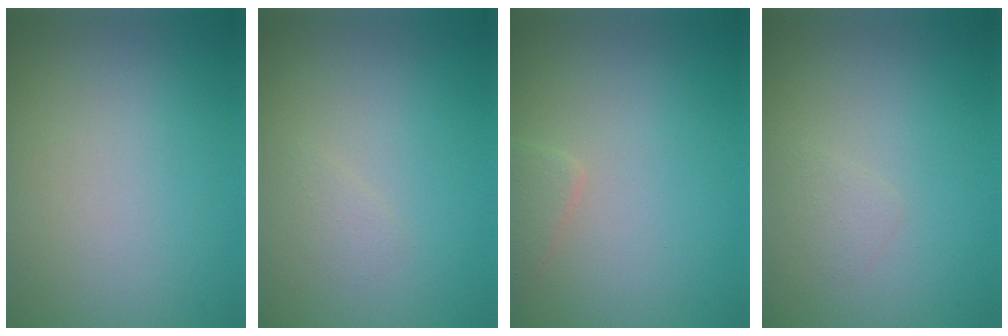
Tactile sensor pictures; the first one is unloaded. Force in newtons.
{"total": 0.8, "press": 0.8, "slide": 0.1}
{"total": 1.3, "press": 1.3, "slide": 0.1}
{"total": 0.9, "press": 0.9, "slide": 0.0}